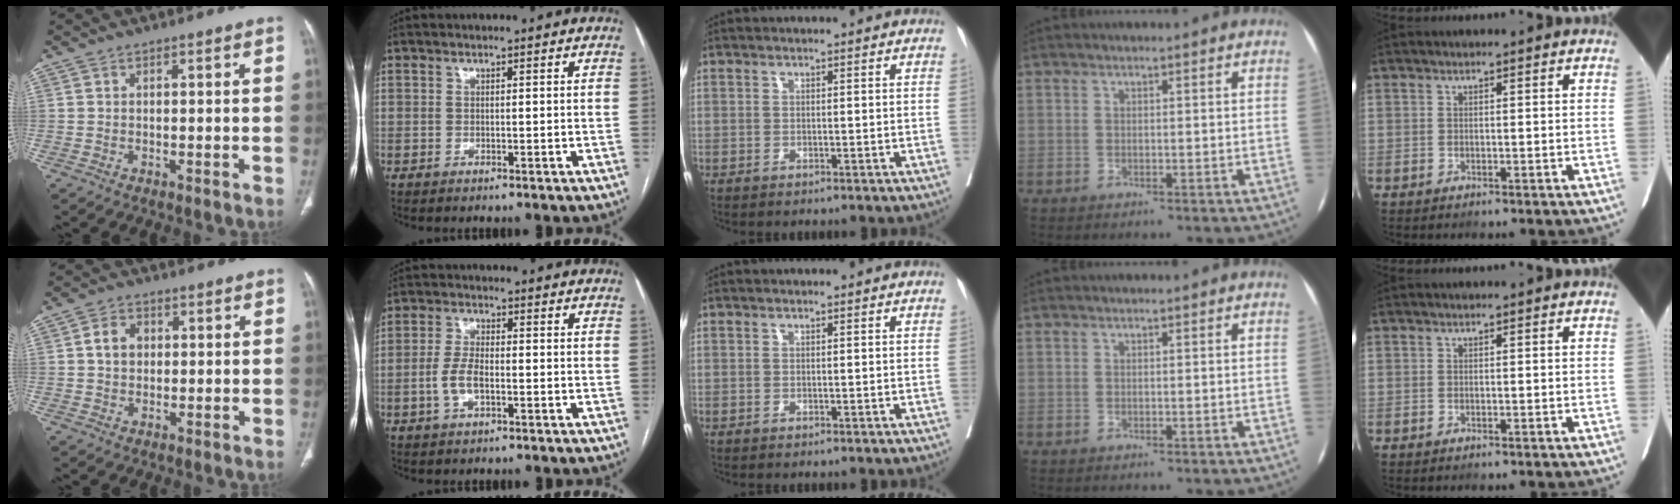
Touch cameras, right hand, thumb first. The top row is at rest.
{"thumb": {"total": 4.6, "force": [0.7, 3.6, 2.7], "torque": [-0.035, 0.006, 0.008]}, "index": {"total": 4.4, "force": [-1.1, 1.8, 3.9], "torque": [-0.090, 0.005, -0.020]}}